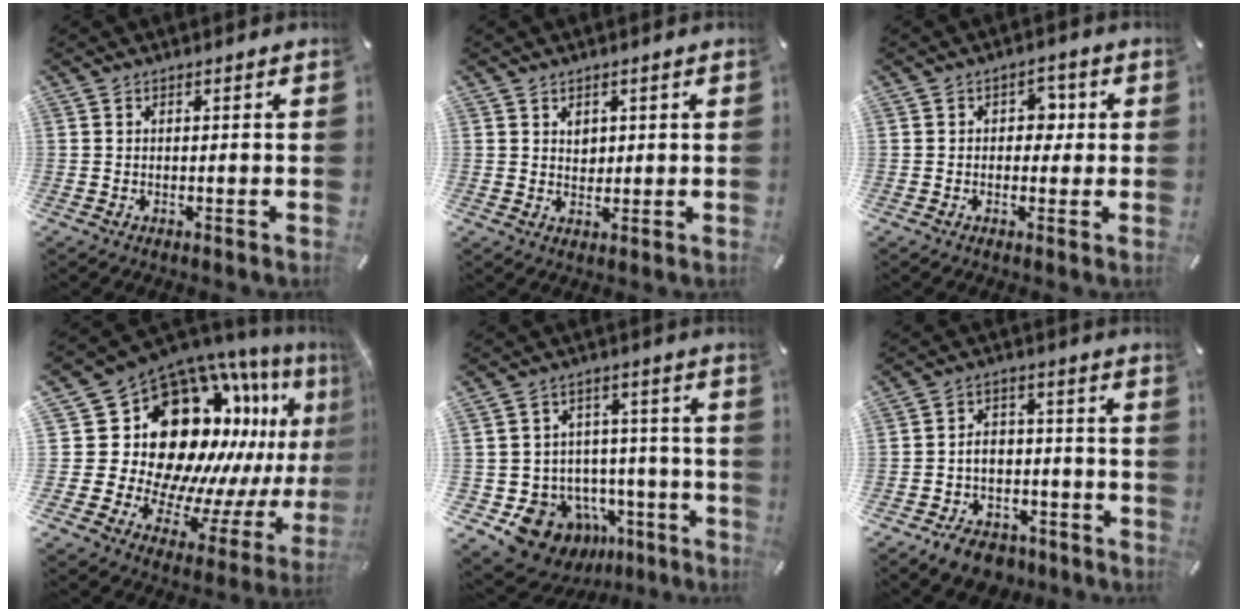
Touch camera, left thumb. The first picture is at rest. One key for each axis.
{"total": 2.6, "fx": 1.2, "fy": 2.3, "fz": 0.7, "tx": 0.001, "ty": -0.004, "tz": 0.019}
{"total": 4.5, "fx": 0.2, "fy": 3.5, "fz": 2.8, "tx": -0.026, "ty": -0.001, "tz": -0.008}
{"total": 25.6, "fx": 10.2, "fy": 18.8, "fz": 14.0, "tx": -0.191, "ty": -0.158, "tz": 0.237}
{"total": 13.4, "fx": -7.4, "fy": 10.2, "fz": 4.4, "tx": -0.058, "ty": 0.042, "tz": -0.110}
{"total": 9.0, "fx": -6.2, "fy": 5.9, "fz": 3.0, "tx": -0.039, "ty": 0.058, "tz": -0.107}